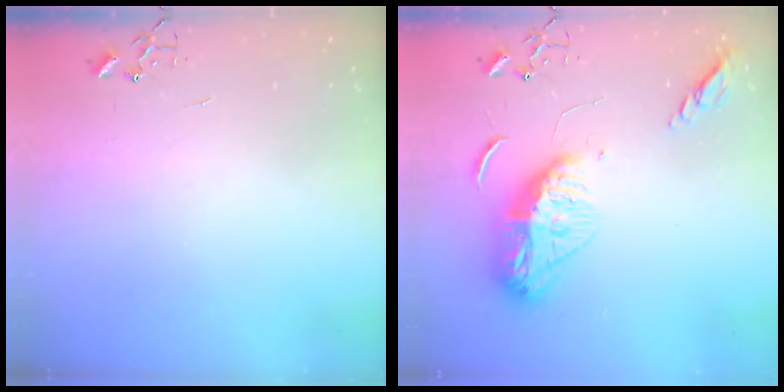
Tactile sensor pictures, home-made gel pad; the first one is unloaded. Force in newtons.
{"total": 15.6, "press": 15.5, "slide": 1.6}